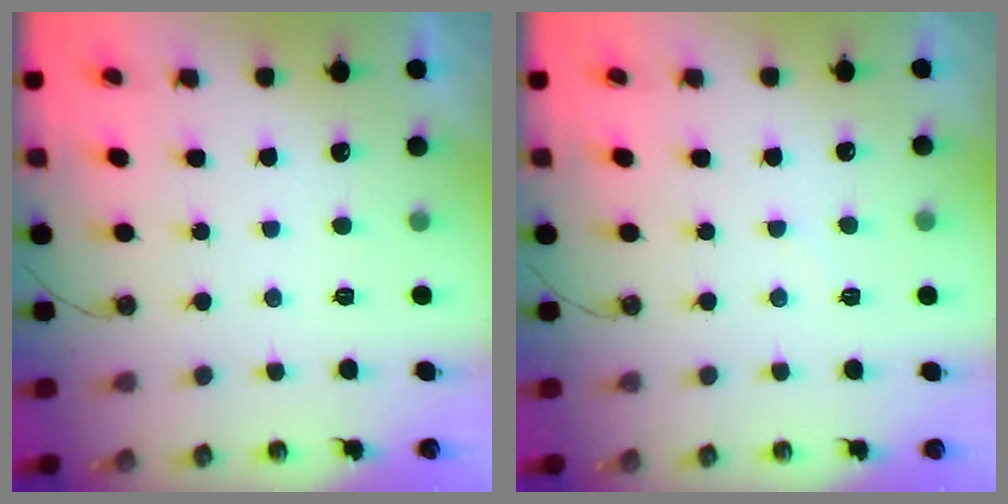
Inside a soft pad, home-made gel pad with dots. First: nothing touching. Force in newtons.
{"total": 2.9, "press": 2.9, "slide": 0.4}